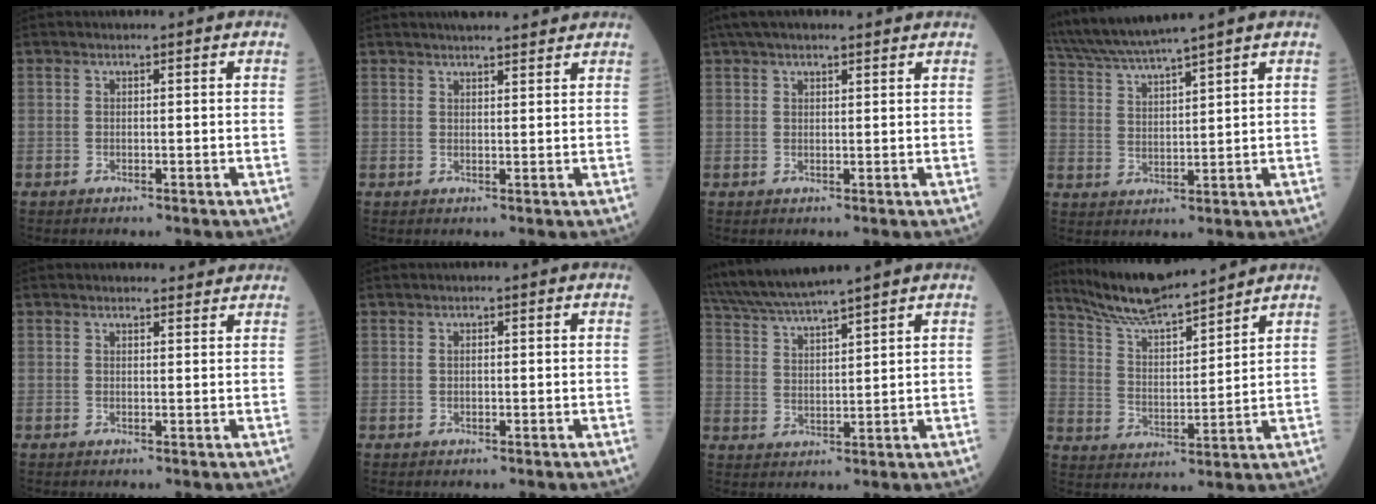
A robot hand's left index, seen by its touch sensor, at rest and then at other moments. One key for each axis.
{"total": 7.3, "fx": 6.5, "fy": 1.1, "fz": 3.0, "tx": -0.040, "ty": 0.020, "tz": 0.086}
{"total": 7.8, "fx": 6.3, "fy": 1.7, "fz": 4.3, "tx": -0.069, "ty": 0.044, "tz": 0.098}
{"total": 9.3, "fx": 8.2, "fy": -1.5, "fz": 4.0, "tx": -0.078, "ty": 0.013, "tz": 0.157}
{"total": 3.0, "fx": 3.0, "fy": 0.6, "fz": 0.1, "tx": -0.003, "ty": 0.005, "tz": 0.032}
{"total": 0.7, "fx": 0.2, "fy": 0.4, "fz": 0.6, "tx": -0.012, "ty": 0.008, "tz": 0.007}
{"total": 10.7, "fx": 9.5, "fy": -0.8, "fz": 4.8, "tx": -0.091, "ty": 0.028, "tz": 0.172}
{"total": 12.3, "fx": 11.4, "fy": 0.9, "fz": 4.5, "tx": -0.090, "ty": 0.010, "tz": 0.213}